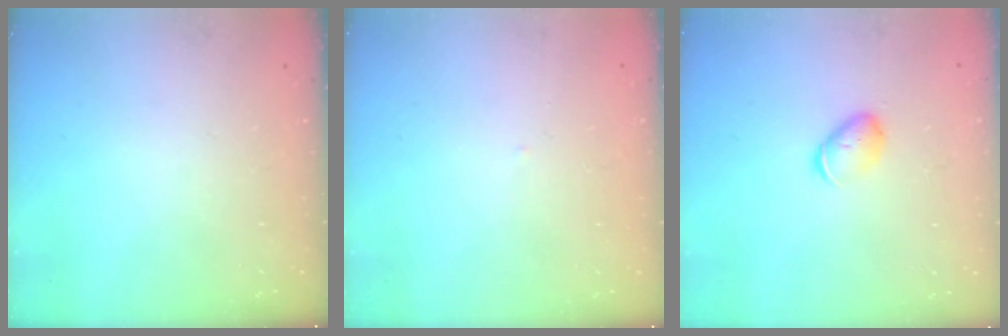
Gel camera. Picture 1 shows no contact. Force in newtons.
{"total": 1.6, "press": 1.6, "slide": 0.3}
{"total": 5.8, "press": 5.8, "slide": 0.7}